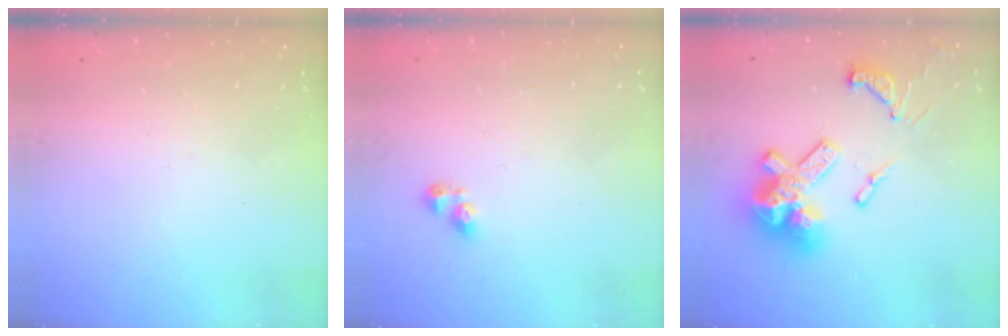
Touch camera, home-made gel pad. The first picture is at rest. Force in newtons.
{"total": 3.9, "press": 3.8, "slide": 0.4}
{"total": 18.8, "press": 18.8, "slide": 1.6}